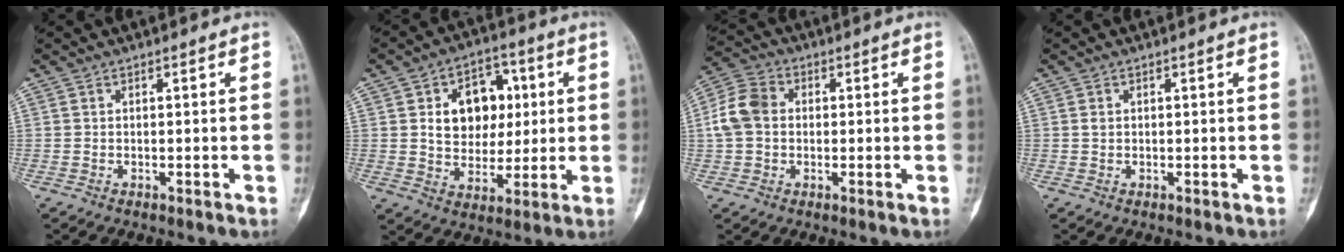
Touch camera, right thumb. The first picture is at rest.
{"total": 13.2, "force": [2.8, 9.8, 8.3], "torque": [-0.075, 0.002, 0.048]}
{"total": 7.8, "force": [0.4, 6.1, 4.8], "torque": [-0.095, 0.022, -0.001]}
{"total": 0.6, "force": [0.1, 0.6, 0.2], "torque": [0.001, 0.002, 0.002]}